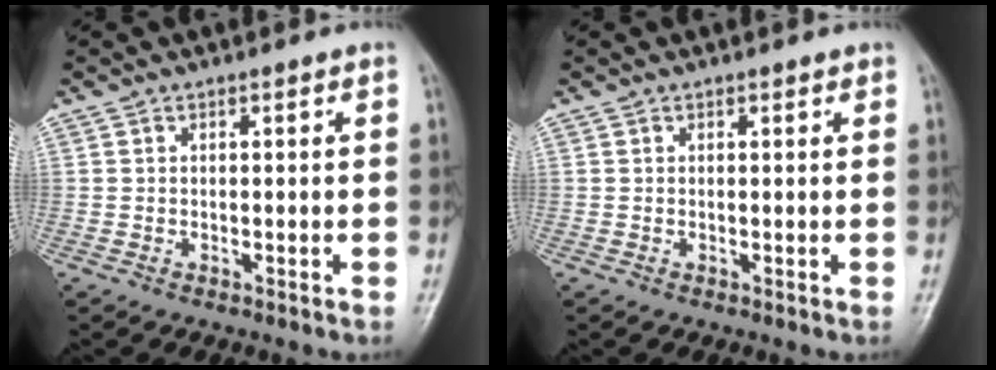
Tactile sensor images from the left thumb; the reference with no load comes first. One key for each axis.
{"total": 0.5, "fx": 0.4, "fy": 0.2, "fz": 0.1, "tx": -0.004, "ty": -0.004, "tz": 0.005}